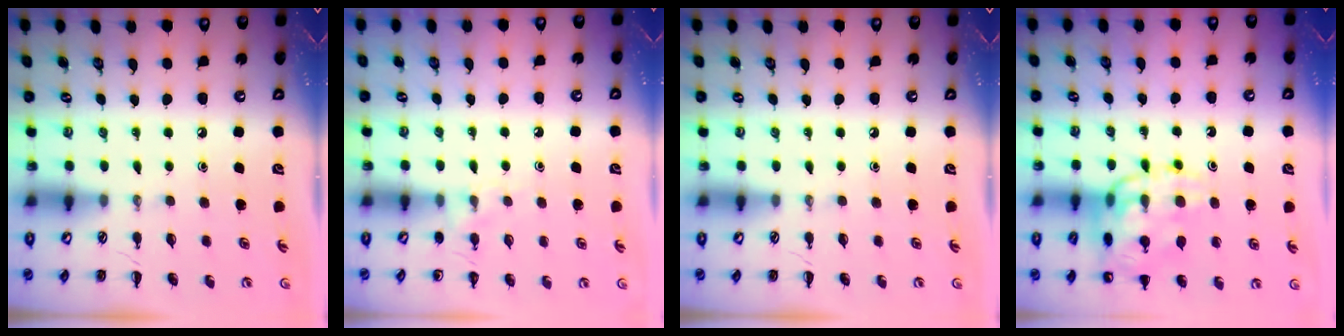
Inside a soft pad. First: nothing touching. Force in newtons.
{"total": 6.3, "press": 5.9, "slide": 2.3}
{"total": 0.0}
{"total": 16.7, "press": 16.5, "slide": 2.5}